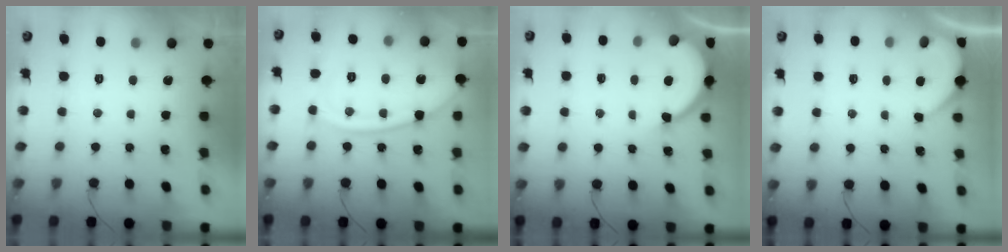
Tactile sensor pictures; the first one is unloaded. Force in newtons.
{"total": 12.3, "press": 12.3, "slide": 1.0}
{"total": 7.5, "press": 7.4, "slide": 0.9}
{"total": 2.6, "press": 2.6, "slide": 0.4}